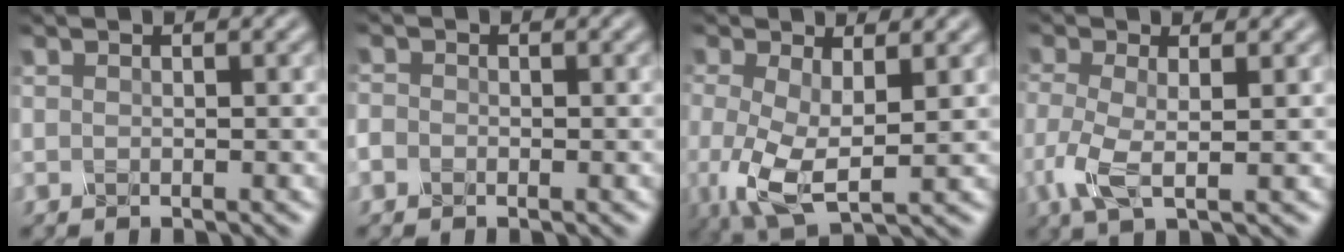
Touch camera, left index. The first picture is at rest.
{"total": 0.9, "force": [-0.7, 0.0, -0.6], "torque": [-0.006, 0.000, 0.005]}
{"total": 5.1, "force": [-0.8, 2.0, 4.6], "torque": [-0.122, -0.014, 0.004]}
{"total": 2.9, "force": [-1.2, 0.7, 2.5], "torque": [-0.083, -0.003, -0.009]}